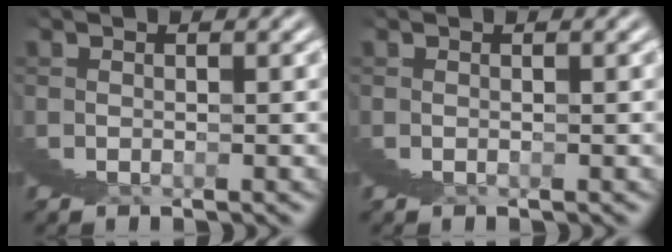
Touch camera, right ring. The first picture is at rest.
{"total": 0.0}